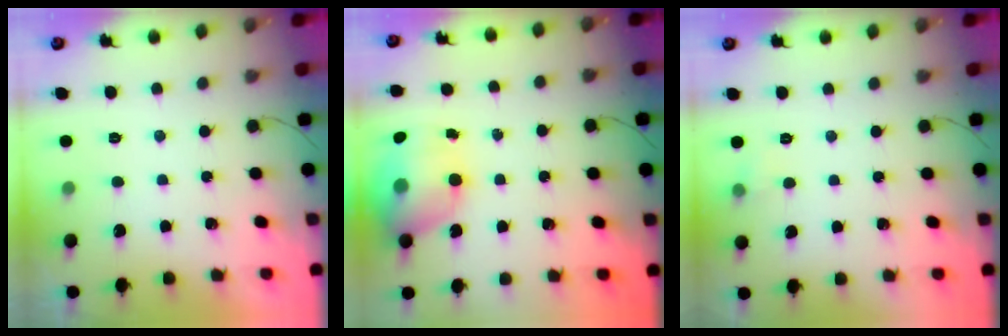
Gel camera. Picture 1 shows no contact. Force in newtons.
{"total": 15.3, "press": 14.8, "slide": 3.9}
{"total": 3.4, "press": 3.1, "slide": 1.3}